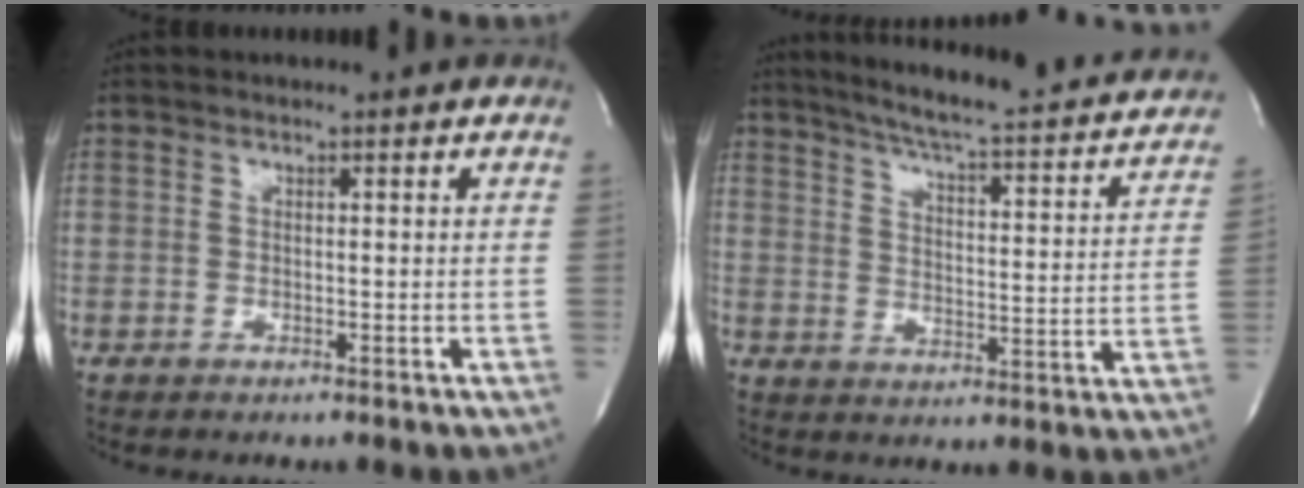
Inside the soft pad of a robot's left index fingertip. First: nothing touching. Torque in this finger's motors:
{"motor_torque": [-0.03, -0.33, 0.29, 0.09]}